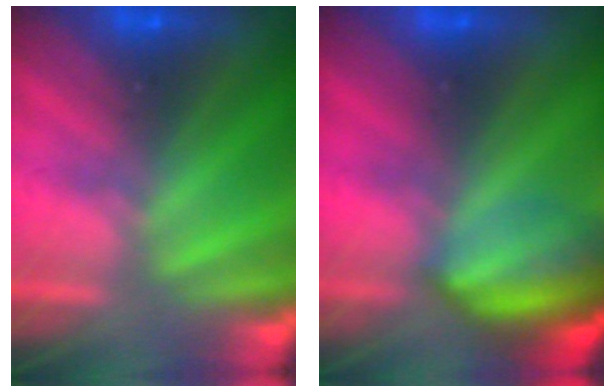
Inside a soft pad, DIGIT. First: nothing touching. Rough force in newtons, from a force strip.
{"total": 7.6}